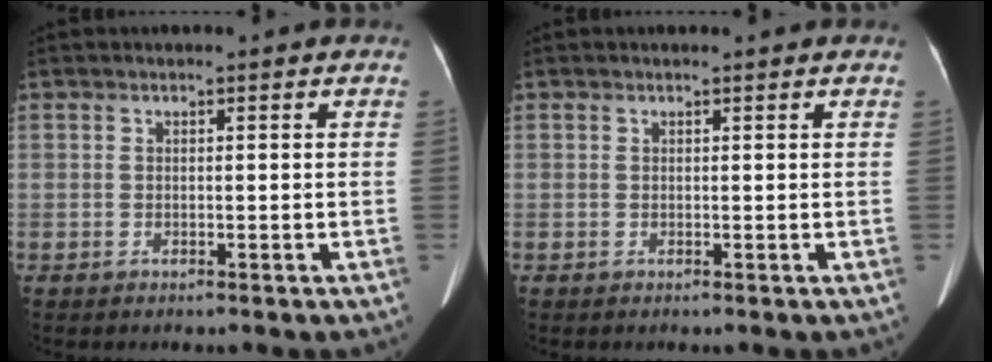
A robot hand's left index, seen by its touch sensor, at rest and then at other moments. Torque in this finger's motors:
{"motor_torque": [0.02, 0.08, -0.22, -0.03]}